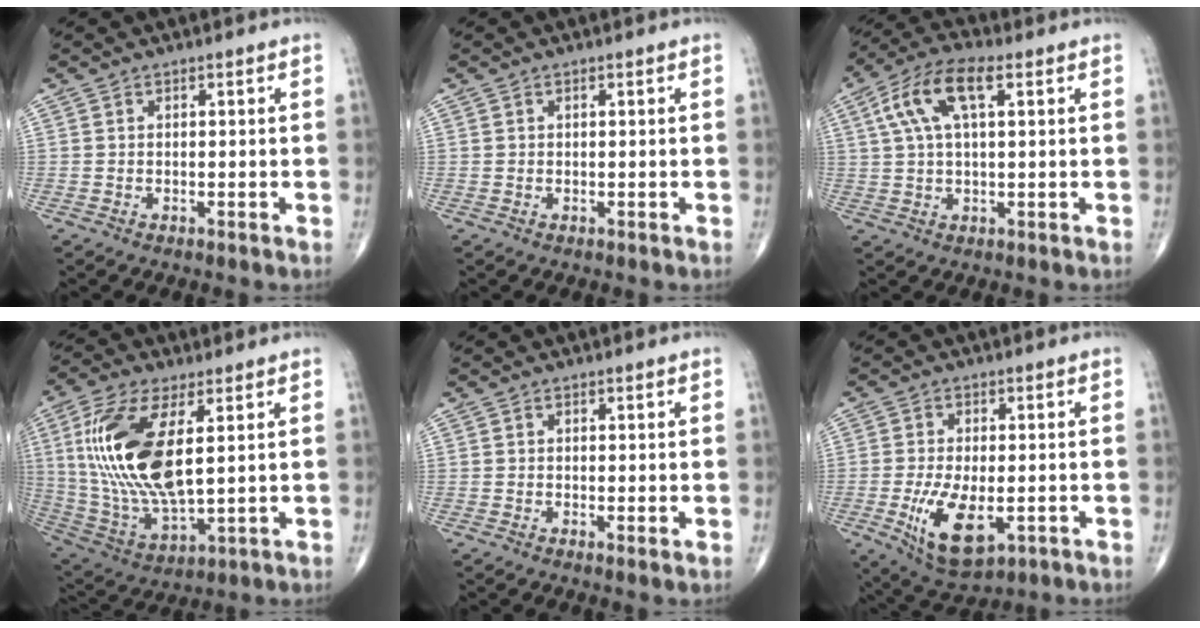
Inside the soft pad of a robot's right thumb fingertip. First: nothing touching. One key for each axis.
{"total": 0.0}
{"total": 10.6, "fx": 3.5, "fy": 4.2, "fz": 9.0, "tx": -0.187, "ty": 0.023, "tz": 0.062}
{"total": 20.4, "fx": 4.2, "fy": 8.7, "fz": 18.0, "tx": -0.383, "ty": -0.023, "tz": 0.087}
{"total": 1.0, "fx": 0.1, "fy": 0.2, "fz": 1.0, "tx": -0.017, "ty": -0.004, "tz": -0.001}
{"total": 11.1, "fx": -2.8, "fy": 5.4, "fz": 9.3, "tx": -0.164, "ty": -0.014, "tz": -0.036}